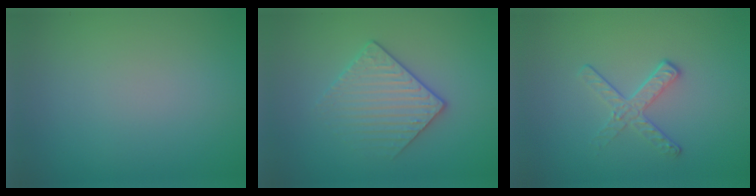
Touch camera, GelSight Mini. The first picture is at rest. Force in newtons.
{"total": 3.1, "press": 2.8, "slide": 1.2}
{"total": 2.1, "press": 1.4, "slide": 1.6}